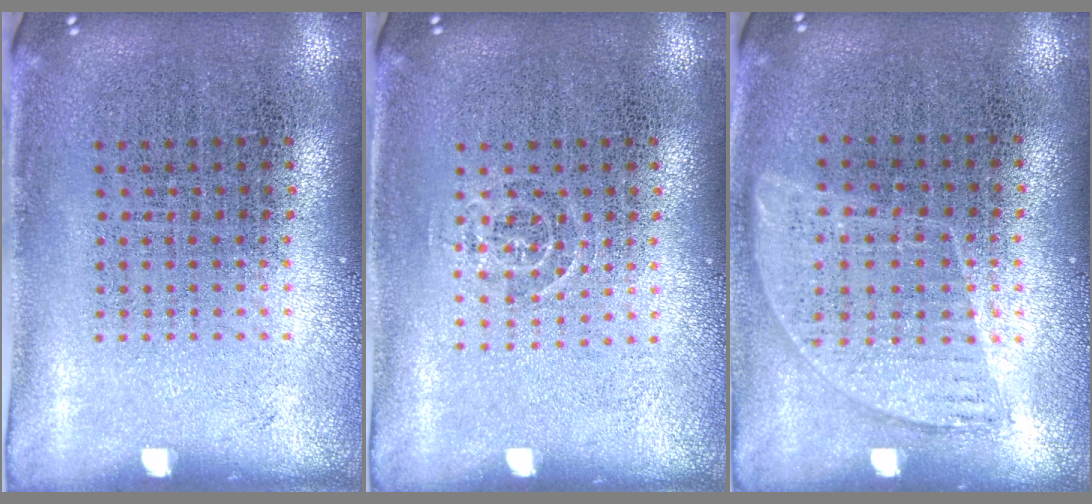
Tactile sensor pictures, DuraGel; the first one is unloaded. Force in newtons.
{"total": 0.8, "press": 0.5, "slide": 0.6}
{"total": 0.9, "press": 0.8, "slide": 0.4}